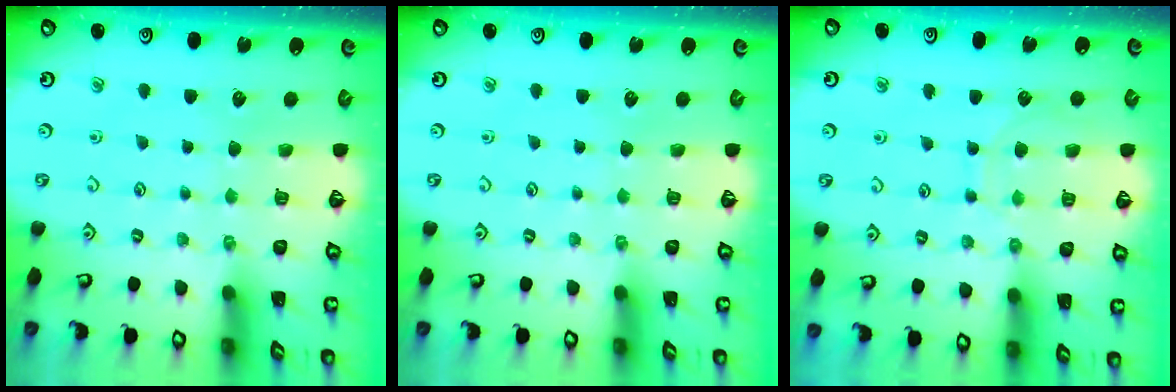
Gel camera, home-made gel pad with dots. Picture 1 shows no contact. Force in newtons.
{"total": 0.0}
{"total": 7.3, "press": 7.3, "slide": 0.6}